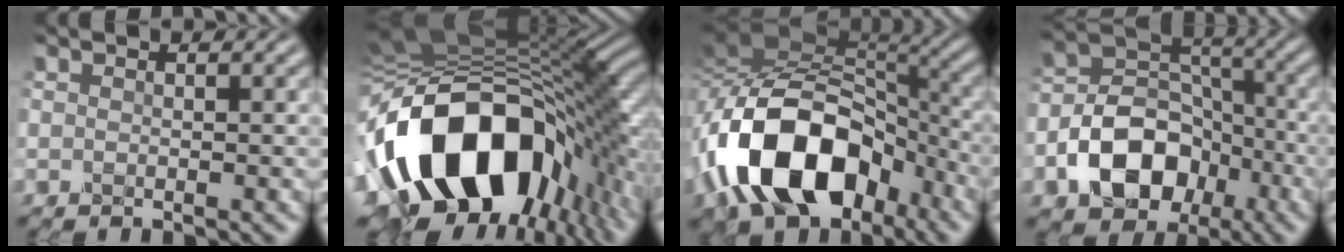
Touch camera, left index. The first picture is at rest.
{"total": 18.3, "force": [-7.0, 11.2, 12.7], "torque": [-0.224, -0.021, -0.110]}
{"total": 15.3, "force": [-6.0, 9.3, 10.5], "torque": [-0.196, 0.005, -0.116]}
{"total": 9.0, "force": [-4.1, 6.3, 5.0], "torque": [-0.085, -0.002, -0.076]}